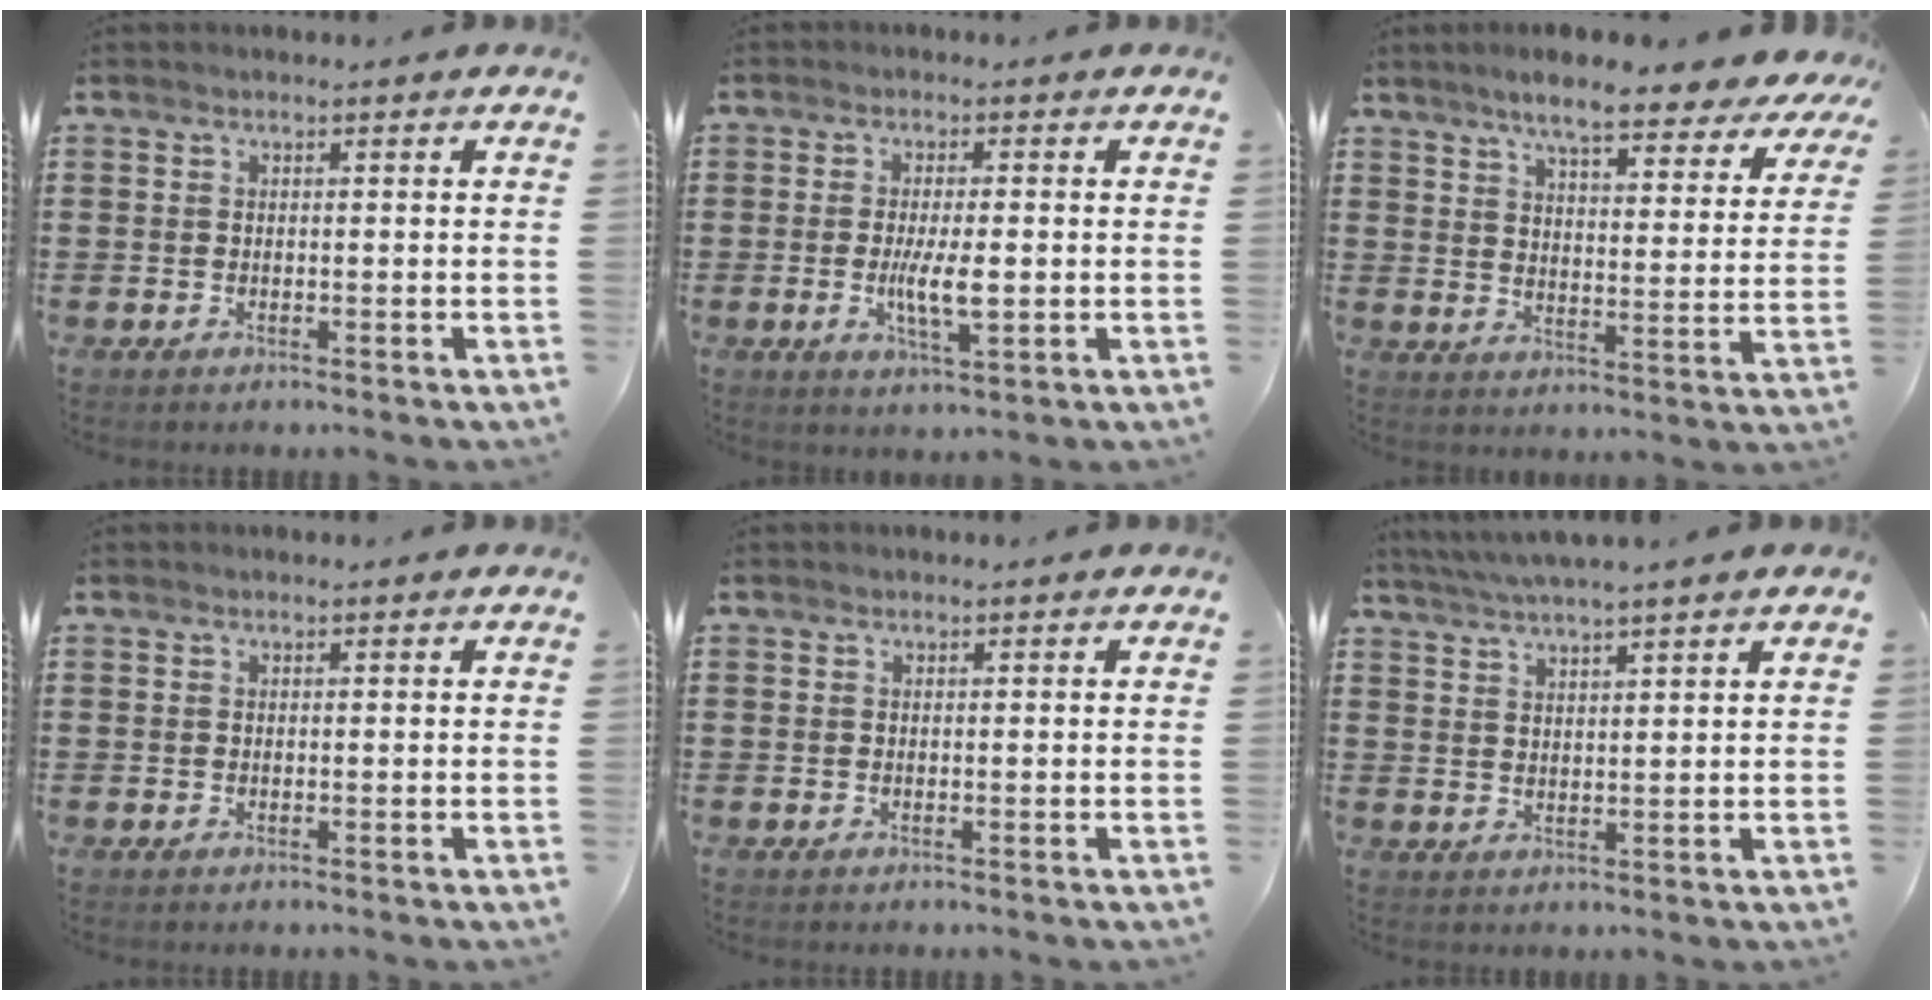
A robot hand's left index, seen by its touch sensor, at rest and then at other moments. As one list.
[{"total": 6.0, "force": [-0.6, 1.5, 5.8], "torque": [-0.113, -0.005, -0.014]}, {"total": 7.5, "force": [6.5, 0.7, 3.6], "torque": [-0.079, -0.033, 0.110]}, {"total": 0.0}, {"total": 0.0}, {"total": 3.5, "force": [3.1, -0.6, 1.5], "torque": [-0.038, -0.008, 0.056]}]